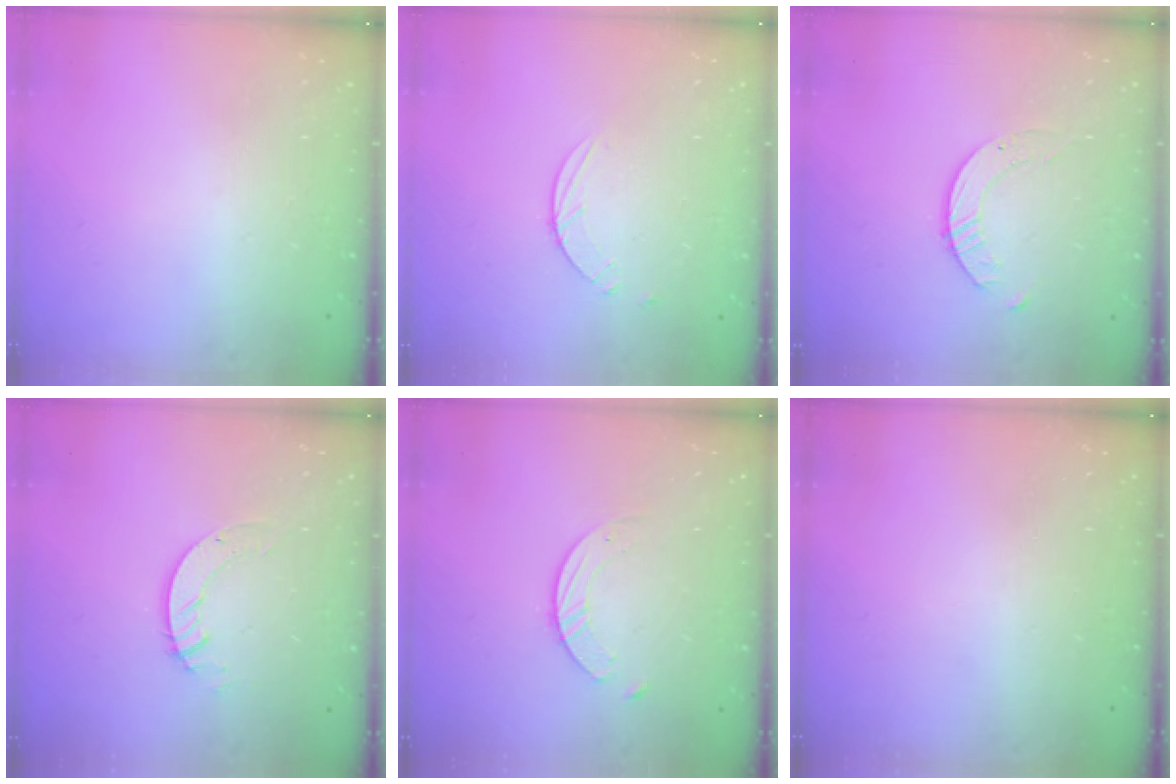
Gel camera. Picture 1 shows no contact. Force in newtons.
{"total": 2.5, "press": 2.4, "slide": 0.3}
{"total": 2.8, "press": 2.8, "slide": 0.3}
{"total": 3.6, "press": 3.6, "slide": 0.1}
{"total": 1.4, "press": 1.4, "slide": 0.2}
{"total": 0.0}